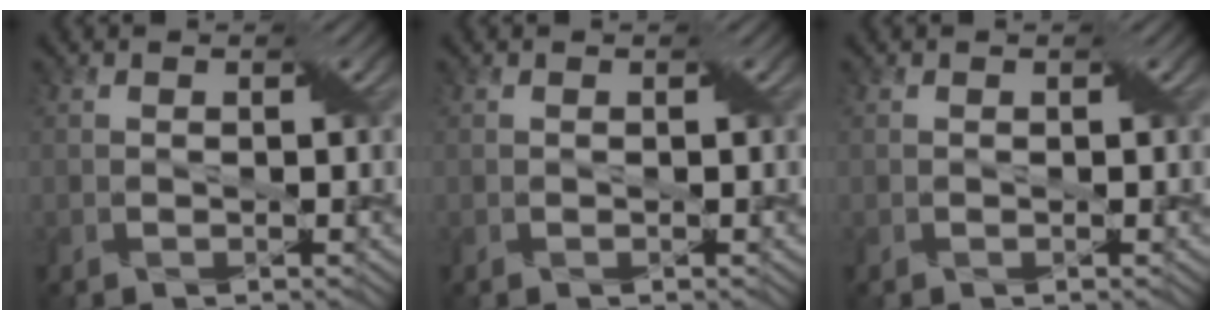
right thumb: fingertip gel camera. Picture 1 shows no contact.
{"total": 0.0}
{"total": 0.0}